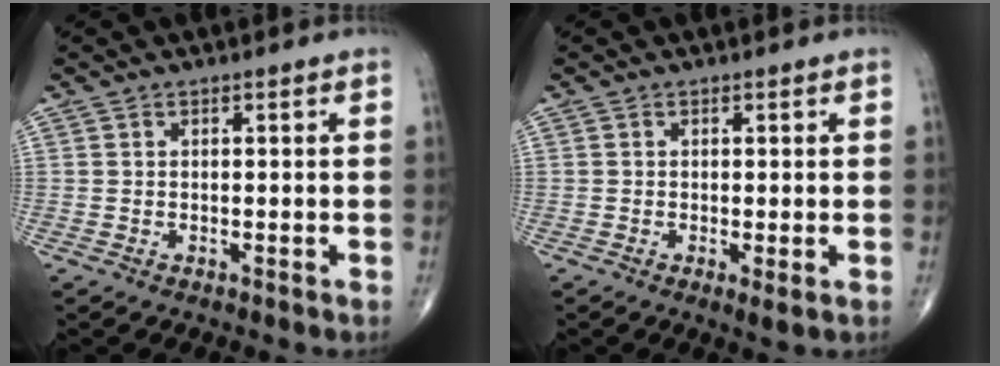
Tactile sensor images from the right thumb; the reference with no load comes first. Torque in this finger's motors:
{"motor_torque": [-0.33, 0.06, -0.21, -0.02, 0.00]}